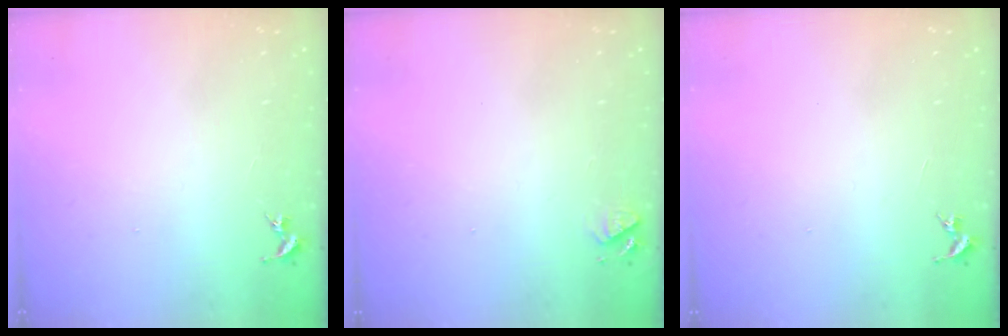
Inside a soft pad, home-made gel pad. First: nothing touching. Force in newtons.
{"total": 4.9, "press": 4.8, "slide": 0.7}
{"total": 0.0}